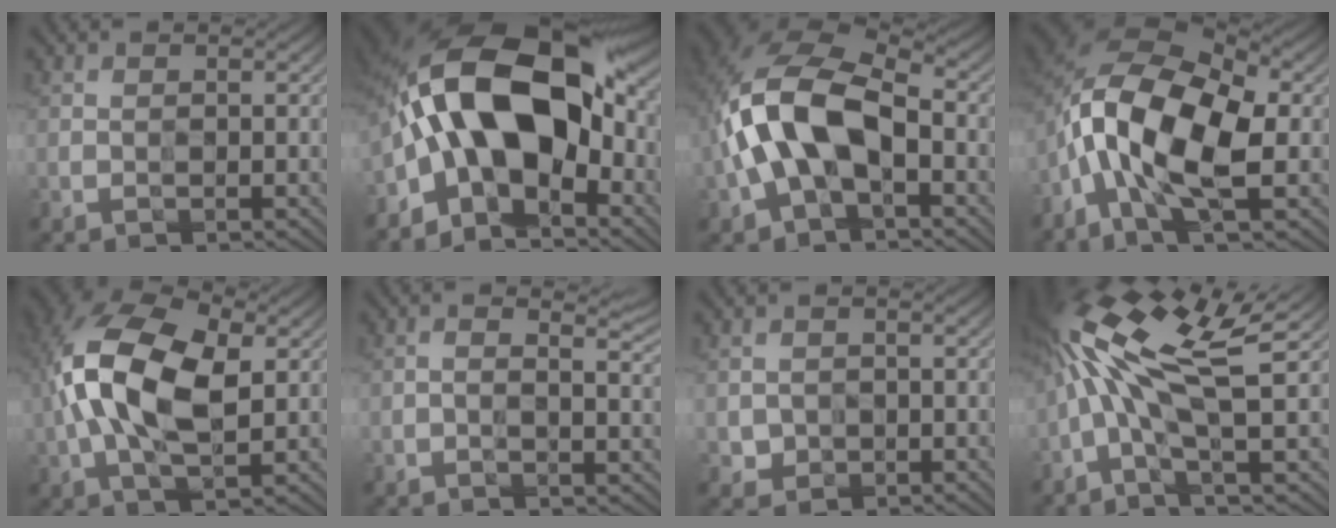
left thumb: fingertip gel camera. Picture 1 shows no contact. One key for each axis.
{"total": 15.0, "fx": -2.1, "fy": 8.2, "fz": 12.4, "tx": -0.220, "ty": 0.023, "tz": -0.053}
{"total": 13.1, "fx": -1.7, "fy": 7.7, "fz": 10.5, "tx": -0.250, "ty": 0.010, "tz": -0.044}
{"total": 13.0, "fx": -3.0, "fy": 6.1, "fz": 11.2, "tx": -0.243, "ty": -0.001, "tz": -0.068}
{"total": 13.7, "fx": 1.2, "fy": 7.6, "fz": 11.4, "tx": -0.258, "ty": 0.023, "tz": 0.016}
{"total": 3.1, "fx": 1.1, "fy": 0.5, "fz": 2.9, "tx": -0.053, "ty": 0.010, "tz": 0.009}
{"total": 1.4, "fx": -0.3, "fy": 1.4, "fz": 0.1, "tx": -0.004, "ty": -0.003, "tz": -0.007}
{"total": 11.8, "fx": 1.7, "fy": 2.5, "fz": 11.4, "tx": -0.243, "ty": 0.029, "tz": 0.019}